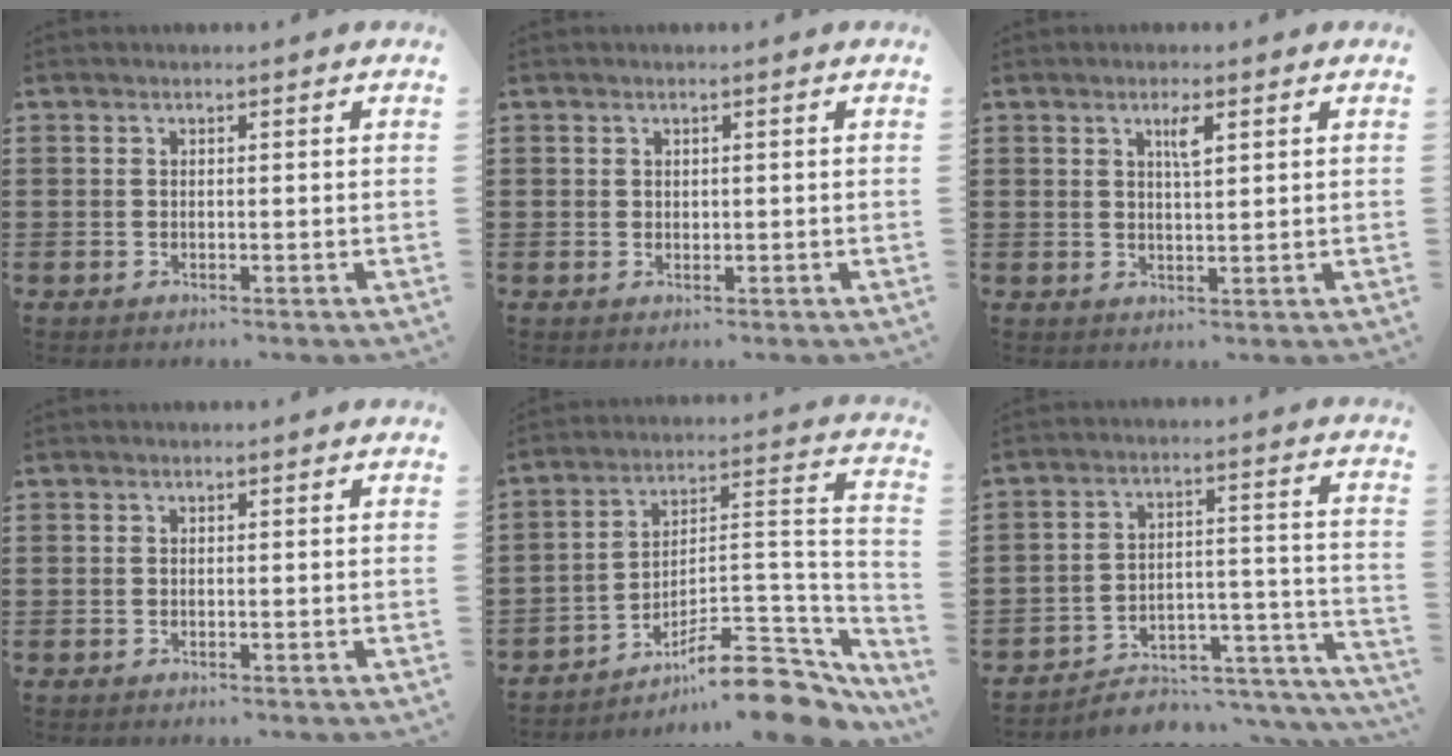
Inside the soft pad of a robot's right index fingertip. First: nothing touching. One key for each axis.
{"total": 0.8, "fx": 0.5, "fy": 0.6, "fz": 0.2, "tx": -0.006, "ty": 0.002, "tz": 0.010}
{"total": 2.6, "fx": 1.2, "fy": 0.5, "fz": 2.3, "tx": -0.040, "ty": 0.001, "tz": 0.016}
{"total": 0.0}
{"total": 12.1, "fx": -9.1, "fy": 3.5, "fz": 7.2, "tx": -0.088, "ty": 0.029, "tz": -0.165}
{"total": 5.1, "fx": -4.7, "fy": 1.7, "fz": 1.2, "tx": -0.020, "ty": 0.009, "tz": -0.094}